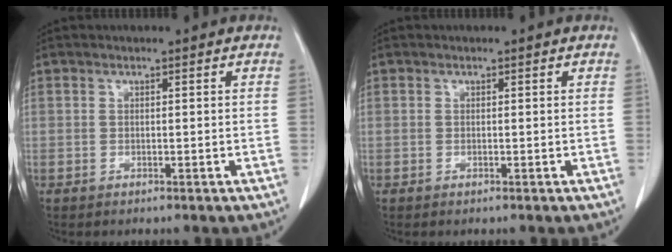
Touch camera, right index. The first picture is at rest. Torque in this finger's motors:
{"motor_torque": [0.10, -0.09, 0.06, 0.01]}